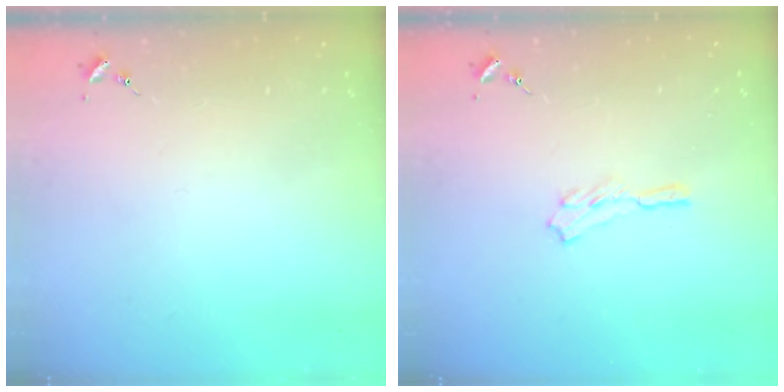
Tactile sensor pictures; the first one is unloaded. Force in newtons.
{"total": 3.8, "press": 3.8, "slide": 0.4}